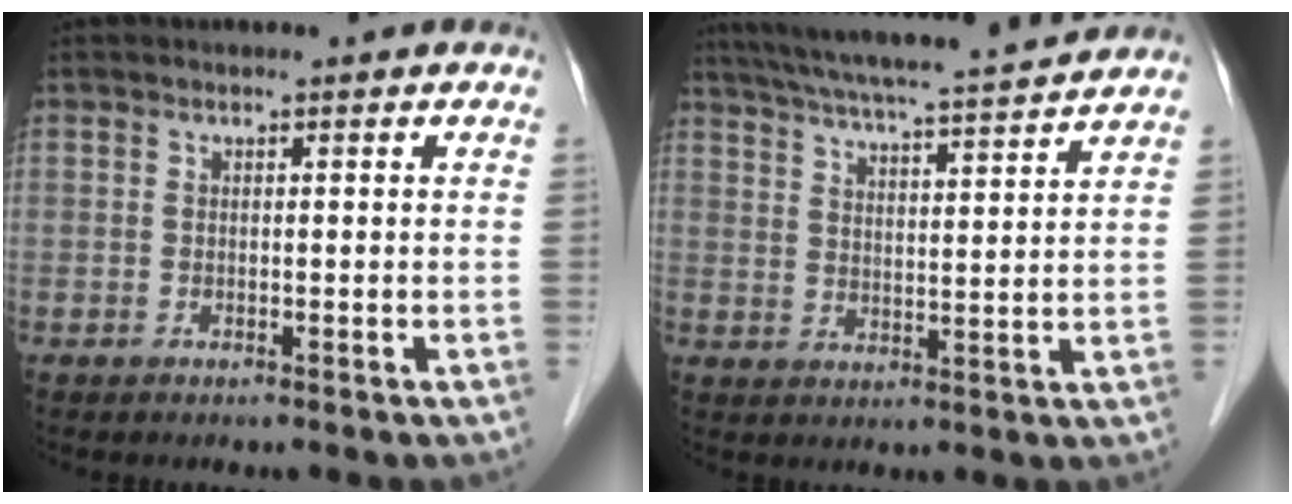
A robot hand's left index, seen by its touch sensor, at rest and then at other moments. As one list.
[{"total": 16.2, "force": [14.6, -0.1, 7.1], "torque": [-0.130, 0.015, 0.215]}]